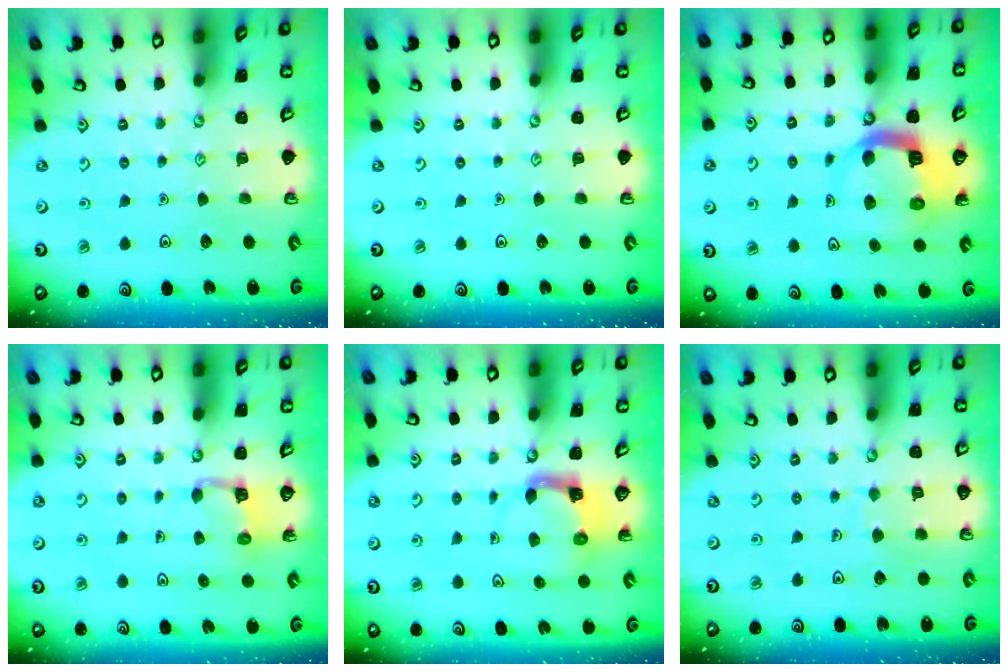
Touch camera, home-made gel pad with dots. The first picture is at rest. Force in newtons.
{"total": 0.0}
{"total": 8.7, "press": 8.6, "slide": 1.3}
{"total": 3.8, "press": 3.8, "slide": 0.3}
{"total": 3.6, "press": 3.6, "slide": 0.4}
{"total": 5.2, "press": 5.2, "slide": 0.4}